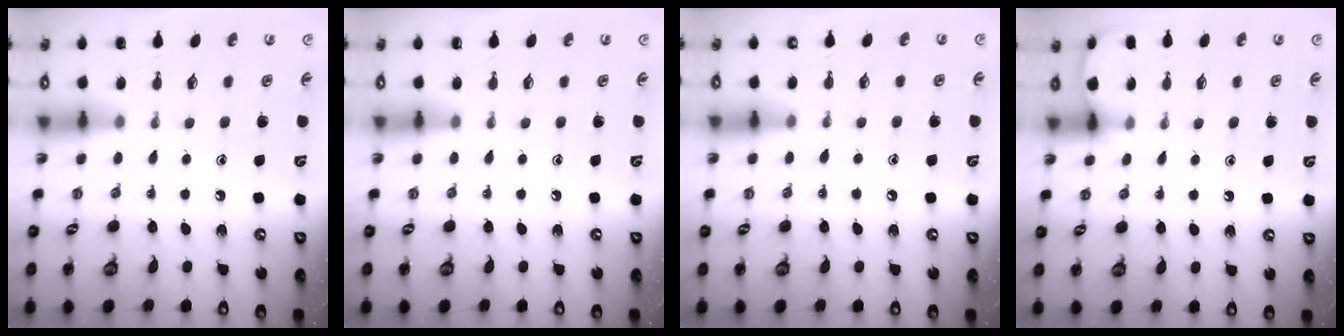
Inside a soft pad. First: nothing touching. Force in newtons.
{"total": 0.0}
{"total": 5.8, "press": 5.8, "slide": 0.8}
{"total": 3.6, "press": 3.6, "slide": 0.4}